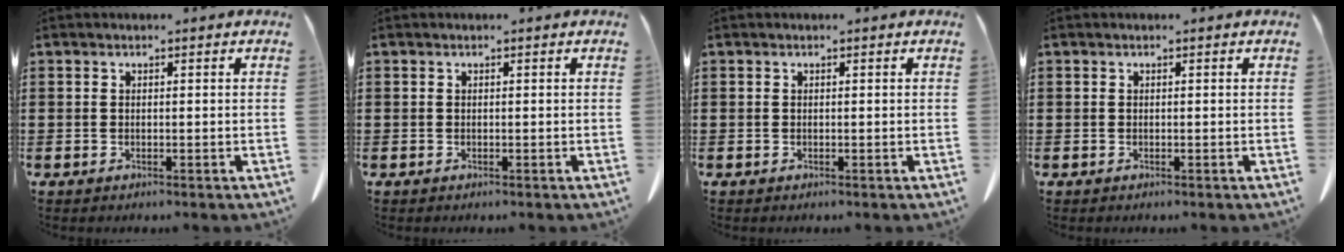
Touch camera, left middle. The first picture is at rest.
{"total": 0.0}
{"total": 0.0}
{"total": 0.0}